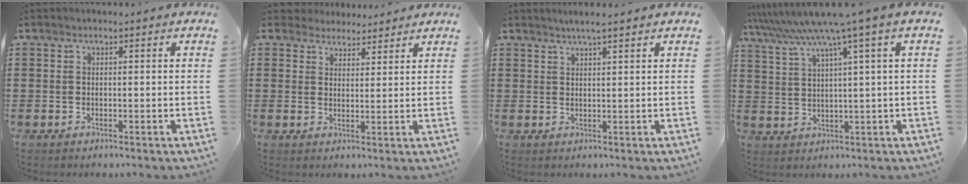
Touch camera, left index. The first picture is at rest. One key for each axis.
{"total": 3.6, "fx": 3.2, "fy": 1.8, "fz": -0.2, "tx": -0.013, "ty": 0.000, "tz": 0.060}
{"total": 2.2, "fx": 1.8, "fy": -0.2, "fz": 1.4, "tx": -0.028, "ty": 0.003, "tz": 0.032}
{"total": 6.9, "fx": 4.3, "fy": -0.7, "fz": 5.3, "tx": -0.119, "ty": -0.030, "tz": 0.068}